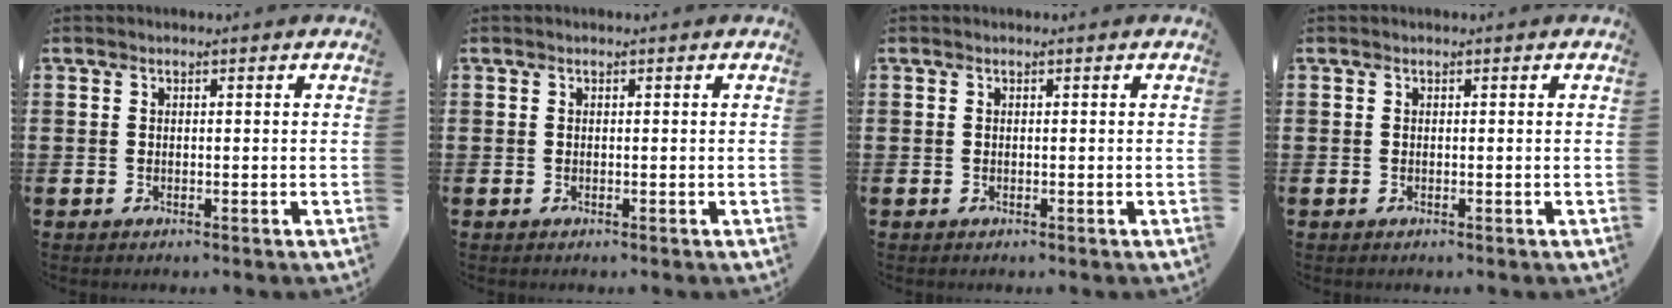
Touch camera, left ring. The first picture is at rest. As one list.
[{"total": 0.0}, {"total": 0.0}, {"total": 0.0}]